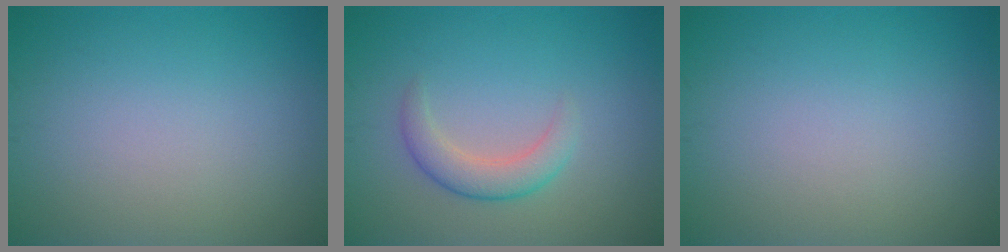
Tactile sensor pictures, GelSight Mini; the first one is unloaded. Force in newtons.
{"total": 2.8, "press": 2.8, "slide": 0.2}
{"total": 0.0}